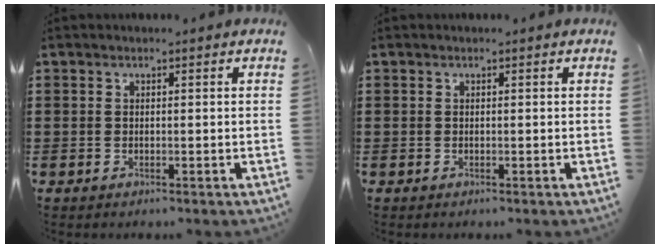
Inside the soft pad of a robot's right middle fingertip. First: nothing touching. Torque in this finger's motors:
{"motor_torque": [0.00, 0.00, 0.01, -0.01]}